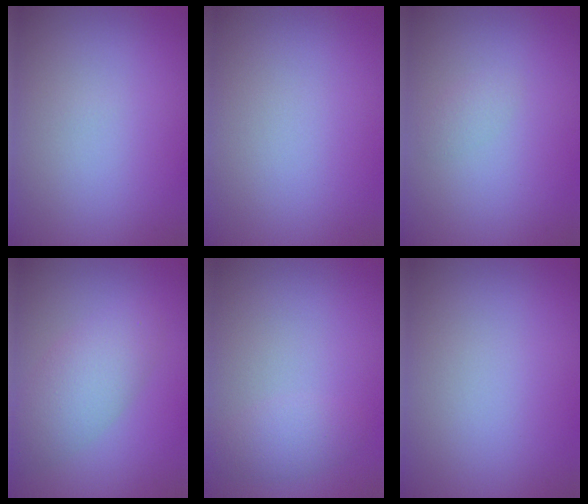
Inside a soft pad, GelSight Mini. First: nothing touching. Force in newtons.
{"total": 0.0}
{"total": 0.8, "press": 0.8, "slide": 0.0}
{"total": 3.9, "press": 3.9, "slide": 0.3}
{"total": 1.7, "press": 1.7, "slide": 0.1}
{"total": 0.0}